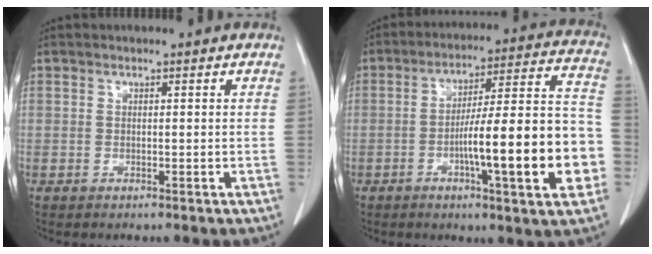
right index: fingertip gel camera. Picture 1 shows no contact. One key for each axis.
{"total": 18.5, "fx": -4.8, "fy": 1.7, "fz": 17.8, "tx": -0.227, "ty": 0.022, "tz": -0.065}